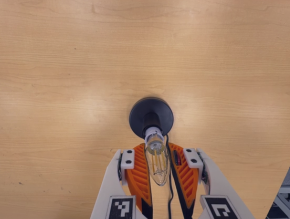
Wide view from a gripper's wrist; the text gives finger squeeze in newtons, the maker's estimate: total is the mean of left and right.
{"total": 12.4, "left": 12.6, "right": 12.1}